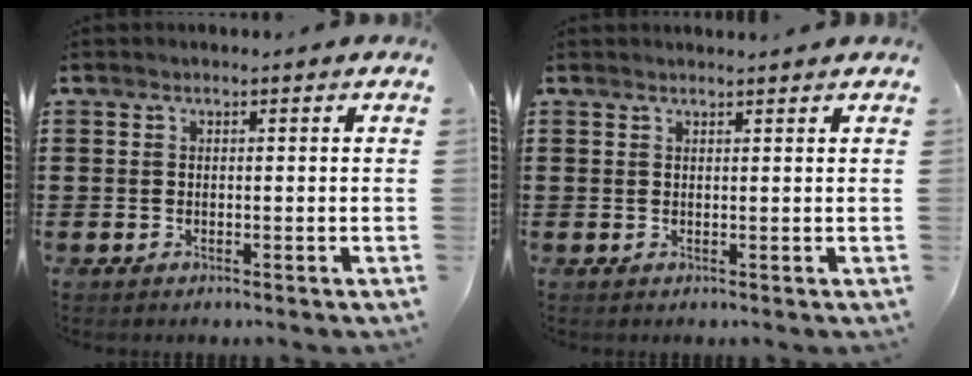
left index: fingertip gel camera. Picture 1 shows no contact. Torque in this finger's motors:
{"motor_torque": [-0.03, 0.10, -0.43, 0.00]}